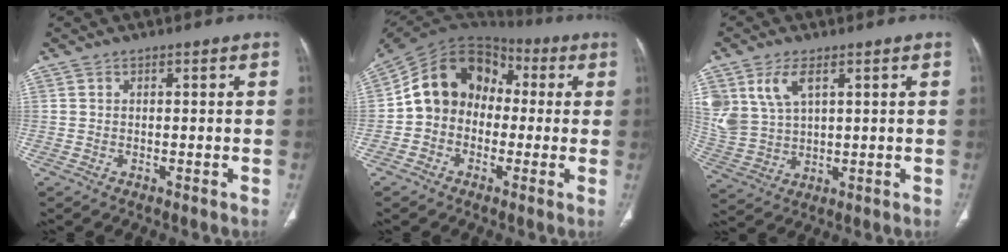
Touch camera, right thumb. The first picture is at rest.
{"total": 14.1, "force": [-0.1, 11.5, 8.1], "torque": [-0.107, 0.047, -0.017]}
{"total": 9.7, "force": [4.3, 5.7, 6.5], "torque": [-0.142, -0.009, 0.098]}